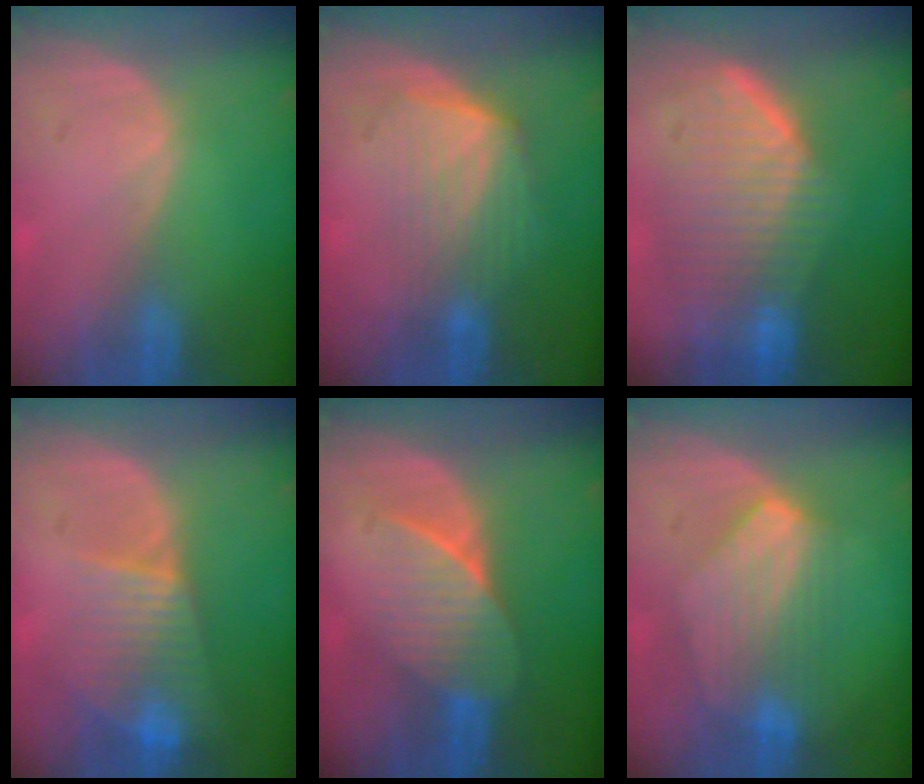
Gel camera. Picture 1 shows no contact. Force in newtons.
{"total": 7.2, "press": 6.5, "slide": 3.0}
{"total": 9.8, "press": 9.0, "slide": 3.8}
{"total": 8.1, "press": 7.0, "slide": 4.2}
{"total": 7.3, "press": 6.8, "slide": 2.7}
{"total": 7.2, "press": 7.1, "slide": 1.2}